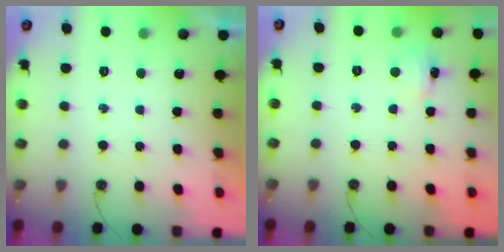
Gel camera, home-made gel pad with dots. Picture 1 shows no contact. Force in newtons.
{"total": 2.9, "press": 2.9, "slide": 0.5}